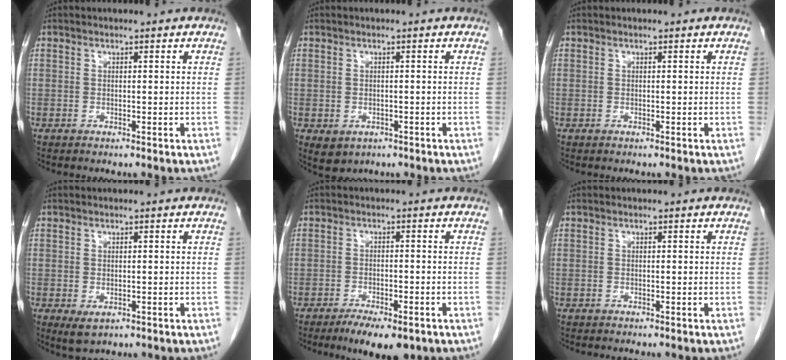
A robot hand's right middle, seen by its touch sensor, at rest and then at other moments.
{"total": 3.0, "force": [-1.4, 2.3, 1.3], "torque": [-0.018, -0.002, -0.008]}
{"total": 0.0}
{"total": 2.3, "force": [-0.8, 1.3, 1.7], "torque": [-0.027, -0.006, -0.002]}
{"total": 7.2, "force": [-5.0, 2.2, 4.6], "torque": [-0.064, -0.009, -0.072]}
{"total": 0.0}